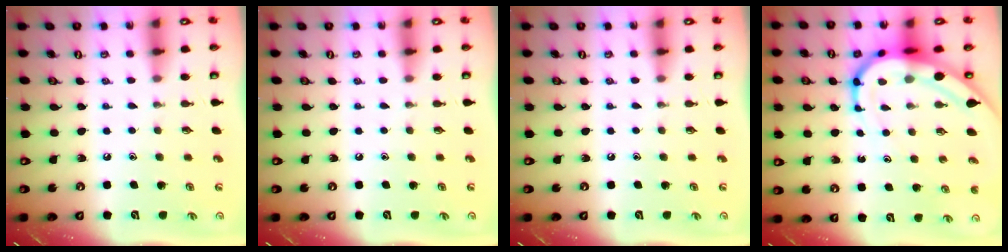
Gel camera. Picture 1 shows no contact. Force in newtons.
{"total": 0.0}
{"total": 0.0}
{"total": 11.0, "press": 10.9, "slide": 1.1}